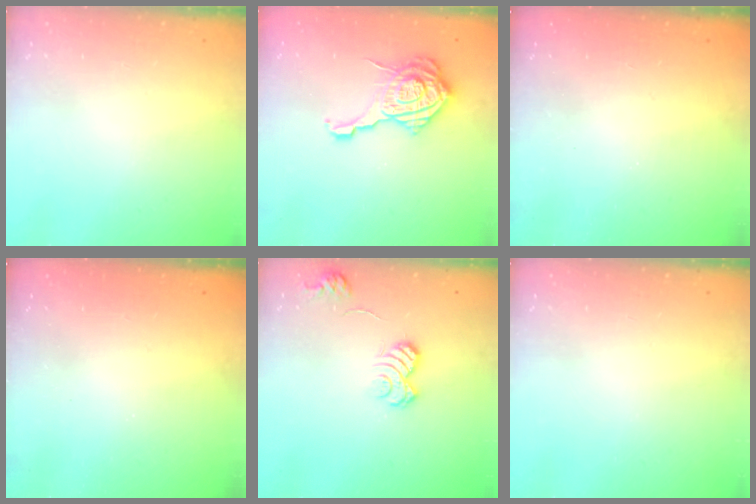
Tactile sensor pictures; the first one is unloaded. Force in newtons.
{"total": 14.0, "press": 14.0, "slide": 1.0}
{"total": 2.5, "press": 2.4, "slide": 0.8}
{"total": 2.3, "press": 2.2, "slide": 0.7}
{"total": 9.8, "press": 9.7, "slide": 0.7}
{"total": 0.0}